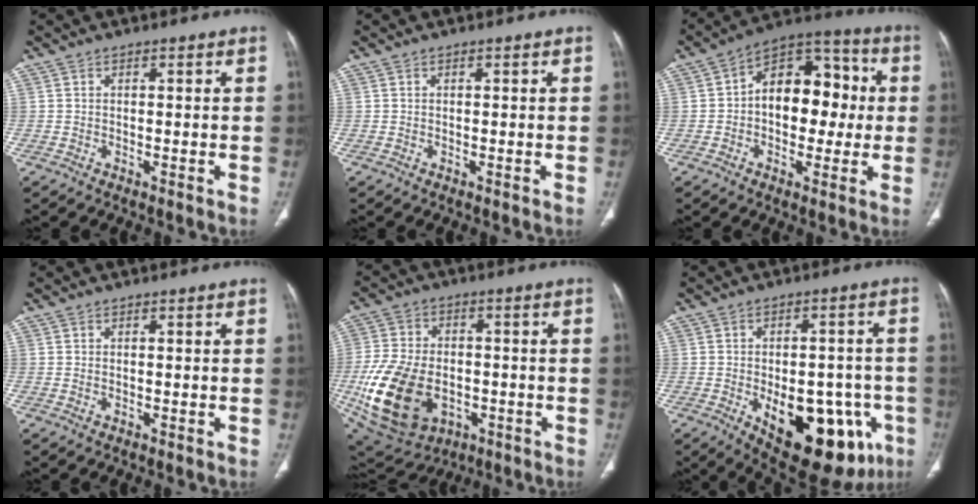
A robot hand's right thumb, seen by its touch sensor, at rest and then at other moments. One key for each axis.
{"total": 0.0}
{"total": 15.4, "fx": 0.6, "fy": 10.2, "fz": 11.5, "tx": -0.117, "ty": 0.040, "tz": -0.002}
{"total": 0.0}
{"total": 21.4, "fx": -5.3, "fy": 14.5, "fz": 14.9, "tx": -0.302, "ty": 0.002, "tz": -0.067}
{"total": 21.6, "fx": -7.3, "fy": 11.0, "fz": 17.1, "tx": -0.179, "ty": 0.013, "tz": -0.074}